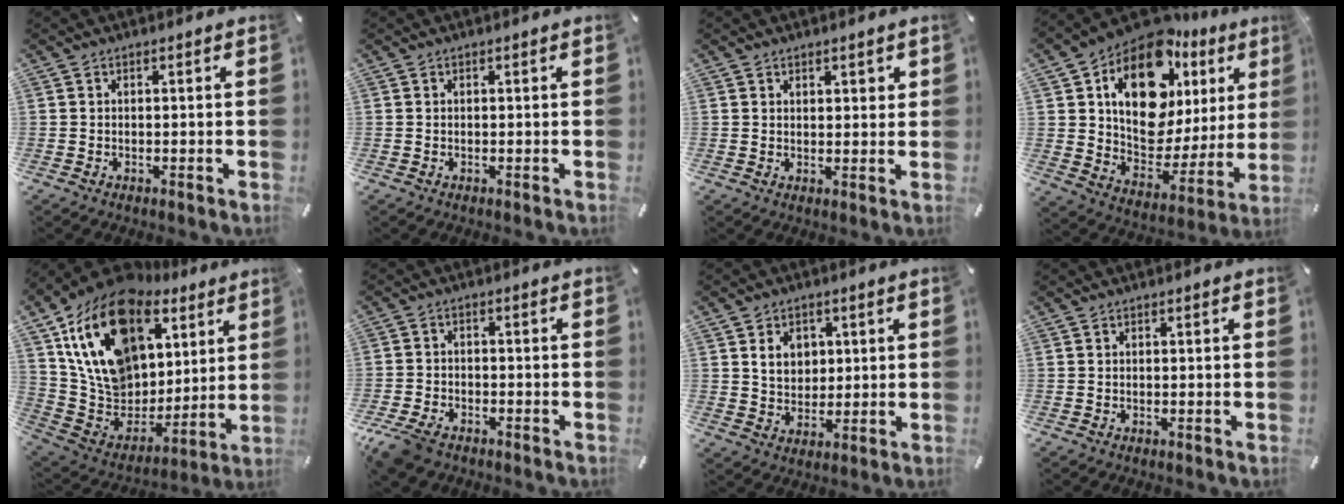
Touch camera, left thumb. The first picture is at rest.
{"total": 0.0}
{"total": 1.9, "force": [1.4, 1.3, 0.3], "torque": [0.010, -0.004, 0.022]}
{"total": 17.7, "force": [9.2, 11.1, 10.4], "torque": [-0.171, -0.060, 0.162]}
{"total": 21.7, "force": [11.0, 15.2, 10.9], "torque": [-0.214, -0.071, 0.198]}
{"total": 5.6, "force": [-4.1, 3.2, 2.2], "torque": [-0.064, 0.010, -0.082]}
{"total": 6.4, "force": [1.9, 5.6, 2.5], "torque": [-0.035, 0.000, 0.028]}
{"total": 0.0}